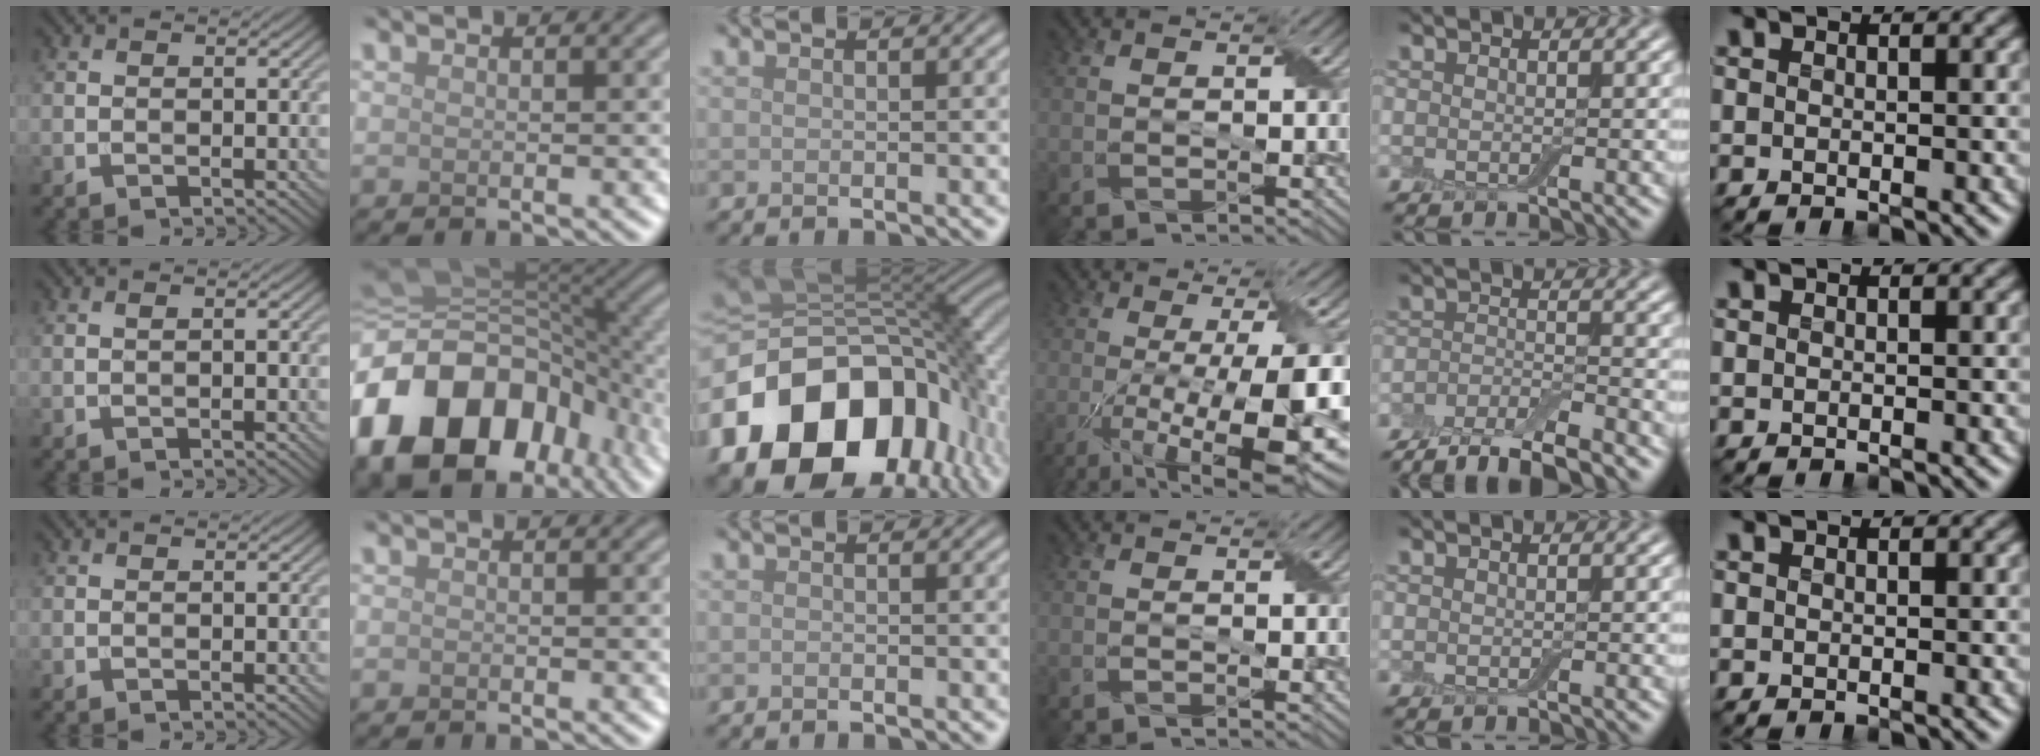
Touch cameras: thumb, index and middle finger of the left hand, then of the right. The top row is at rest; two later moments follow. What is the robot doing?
{"motion": "fold", "object": "cloth"}